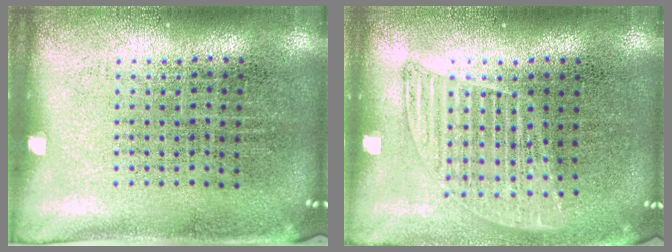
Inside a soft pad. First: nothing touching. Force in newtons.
{"total": 1.2, "press": 1.1, "slide": 0.4}